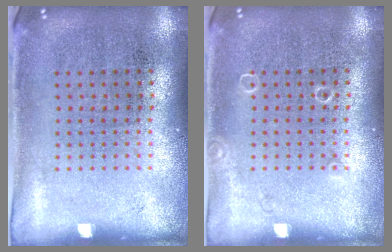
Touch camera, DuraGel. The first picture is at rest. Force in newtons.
{"total": 0.6, "press": 0.6, "slide": 0.1}